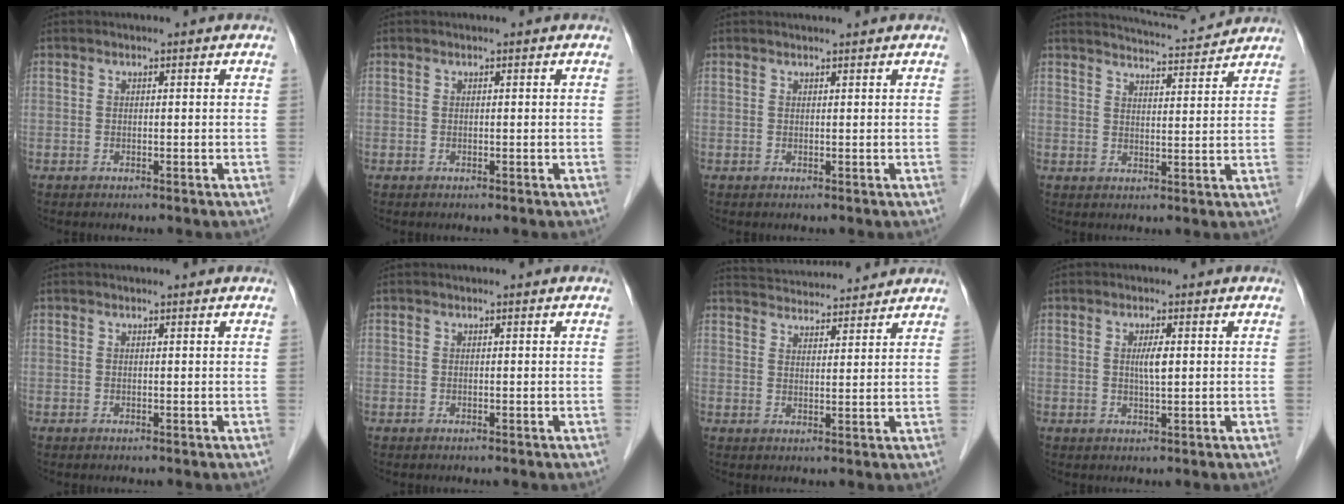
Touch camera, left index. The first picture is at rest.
{"total": 0.0}
{"total": 1.7, "force": [1.7, -0.1, 0.5], "torque": [-0.007, 0.012, 0.026]}
{"total": 8.0, "force": [7.9, -0.3, 1.2], "torque": [-0.030, 0.006, 0.111]}
{"total": 1.1, "force": [1.1, -0.1, 0.3], "torque": [-0.008, 0.006, 0.014]}
{"total": 0.0}
{"total": 11.3, "force": [10.9, 1.5, 2.5], "torque": [-0.044, 0.026, 0.158]}
{"total": 2.2, "force": [0.4, 0.2, 2.2], "torque": [-0.042, -0.001, 0.007]}